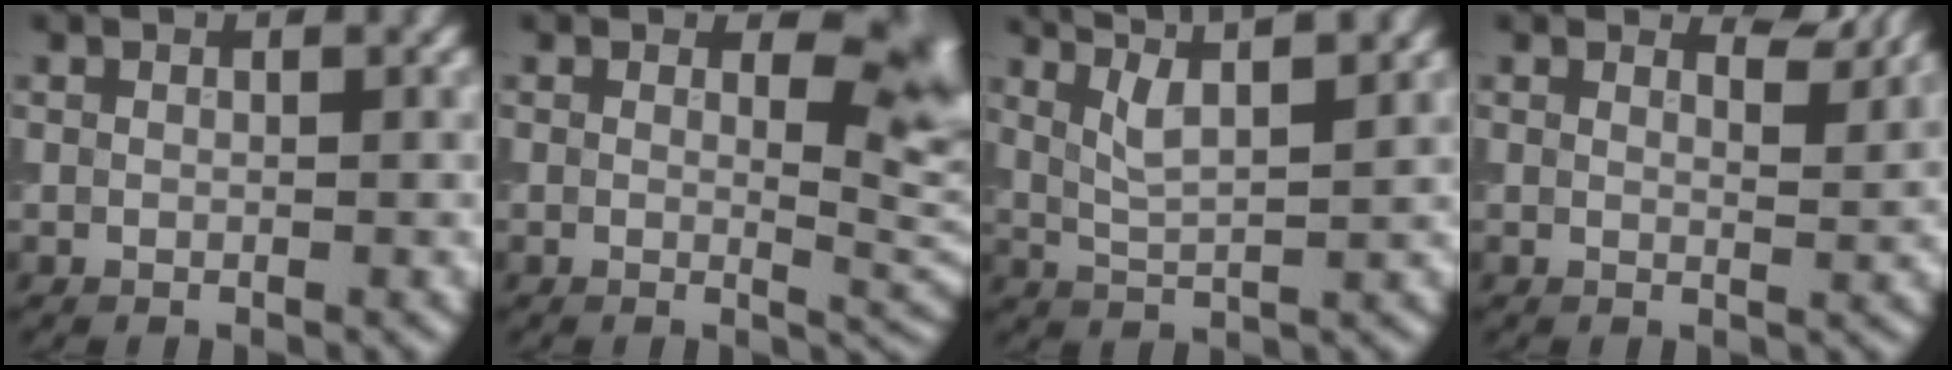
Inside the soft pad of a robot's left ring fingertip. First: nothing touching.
{"total": 5.6, "force": [1.5, 2.9, 4.6], "torque": [-0.047, -0.008, 0.024]}
{"total": 6.4, "force": [4.3, 1.6, 4.4], "torque": [-0.075, 0.030, 0.047]}
{"total": 2.4, "force": [2.2, 0.4, 0.9], "torque": [-0.013, -0.007, 0.025]}